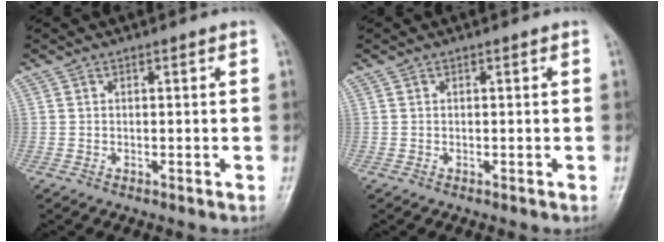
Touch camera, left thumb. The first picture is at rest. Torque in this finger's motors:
{"motor_torque": [0.00, 0.00, 0.00, -0.01, 0.00]}